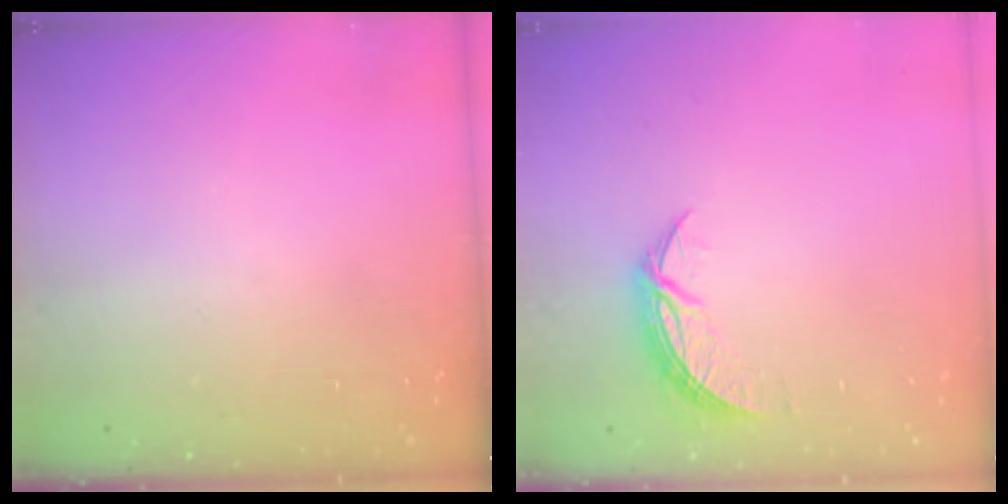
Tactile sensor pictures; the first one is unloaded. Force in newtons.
{"total": 6.7, "press": 6.7, "slide": 0.4}